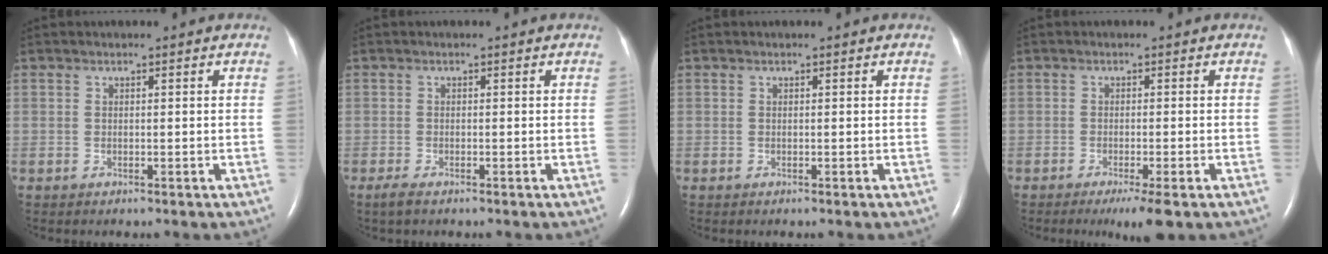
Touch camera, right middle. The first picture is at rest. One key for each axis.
{"total": 1.4, "fx": -1.0, "fy": 0.3, "fz": 1.0, "tx": -0.033, "ty": -0.006, "tz": -0.020}
{"total": 0.0}
{"total": 4.1, "fx": -2.4, "fy": 0.2, "fz": 3.2, "tx": -0.049, "ty": -0.014, "tz": -0.037}